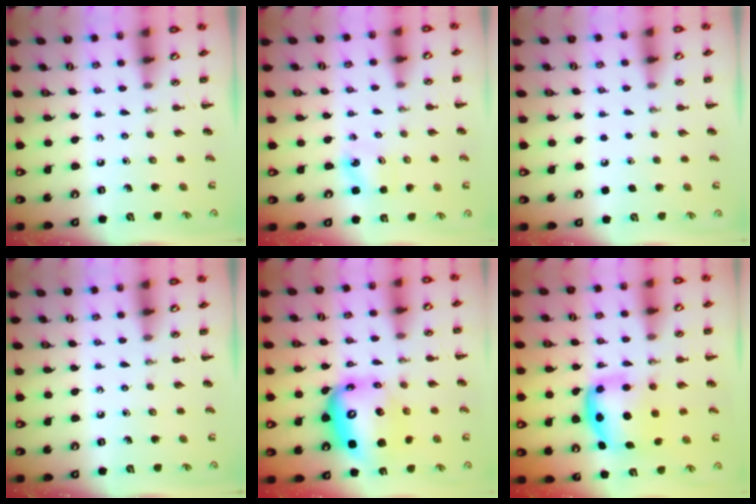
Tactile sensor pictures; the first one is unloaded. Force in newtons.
{"total": 2.9, "press": 2.9, "slide": 0.6}
{"total": 1.7, "press": 1.7, "slide": 0.1}
{"total": 0.0}
{"total": 13.6, "press": 13.1, "slide": 3.7}
{"total": 6.7, "press": 6.6, "slide": 1.1}